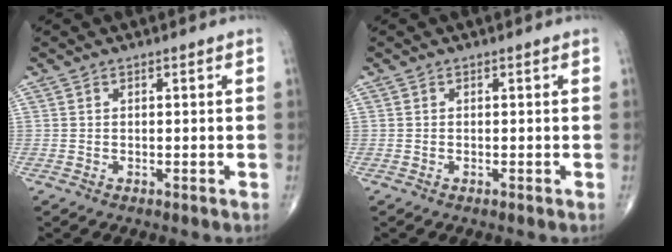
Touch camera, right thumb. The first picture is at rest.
{"total": 0.0}